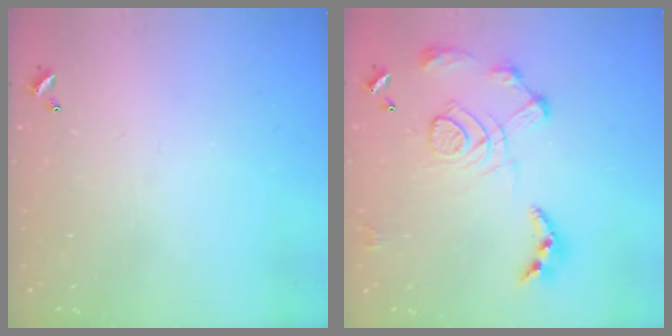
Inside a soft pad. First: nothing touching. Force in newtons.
{"total": 13.9, "press": 13.8, "slide": 1.5}